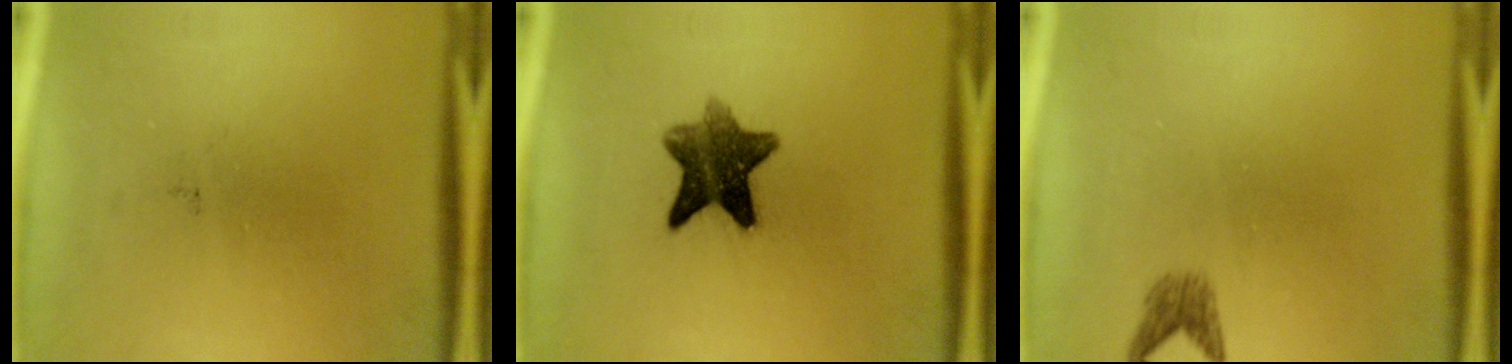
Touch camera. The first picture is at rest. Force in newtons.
{"total": 8.7}
{"total": 1.8}